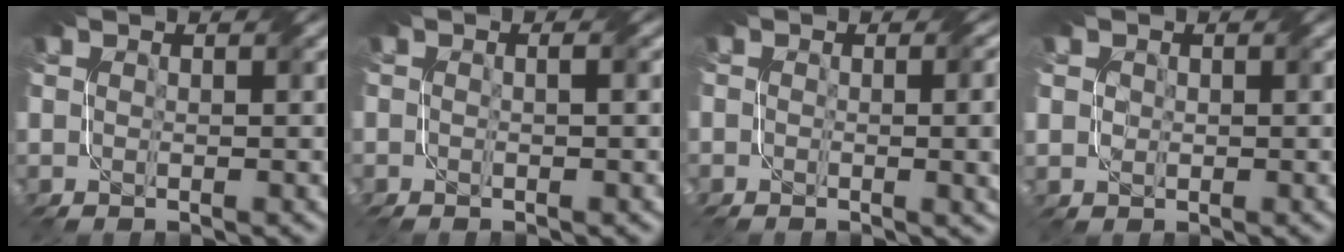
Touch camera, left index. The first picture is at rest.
{"total": 1.0, "force": [-0.2, 0.2, 1.0], "torque": [-0.015, -0.005, -0.006]}
{"total": 5.7, "force": [-0.5, 2.8, 4.9], "torque": [-0.024, 0.006, -0.011]}
{"total": 2.2, "force": [1.0, 1.9, 0.6], "torque": [-0.014, 0.005, 0.024]}